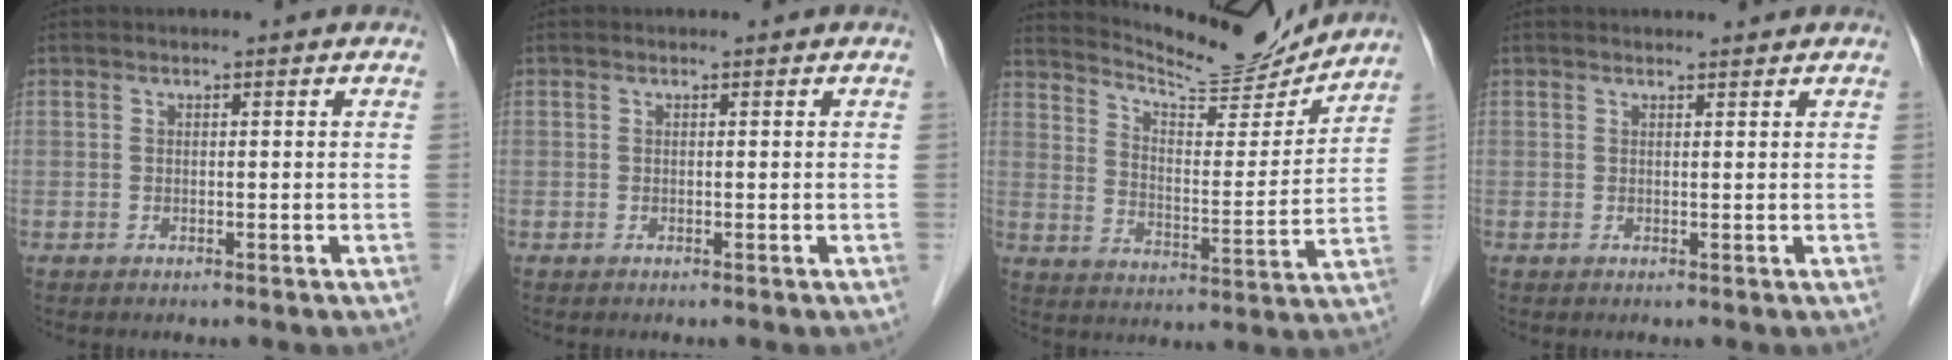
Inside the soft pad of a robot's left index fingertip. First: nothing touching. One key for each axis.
{"total": 0.0}
{"total": 14.9, "fx": 14.5, "fy": 1.1, "fz": 3.2, "tx": -0.064, "ty": -0.024, "tz": 0.216}
{"total": 1.8, "fx": 1.8, "fy": 0.2, "fz": 0.3, "tx": -0.008, "ty": 0.011, "tz": 0.026}